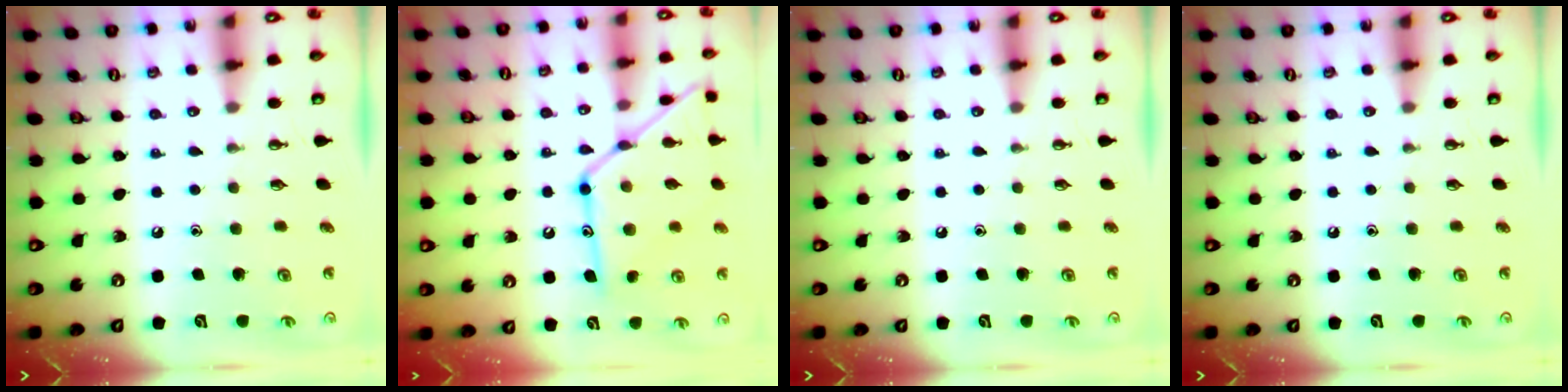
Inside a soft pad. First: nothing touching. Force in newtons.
{"total": 19.7, "press": 19.6, "slide": 1.3}
{"total": 0.0}
{"total": 0.0}